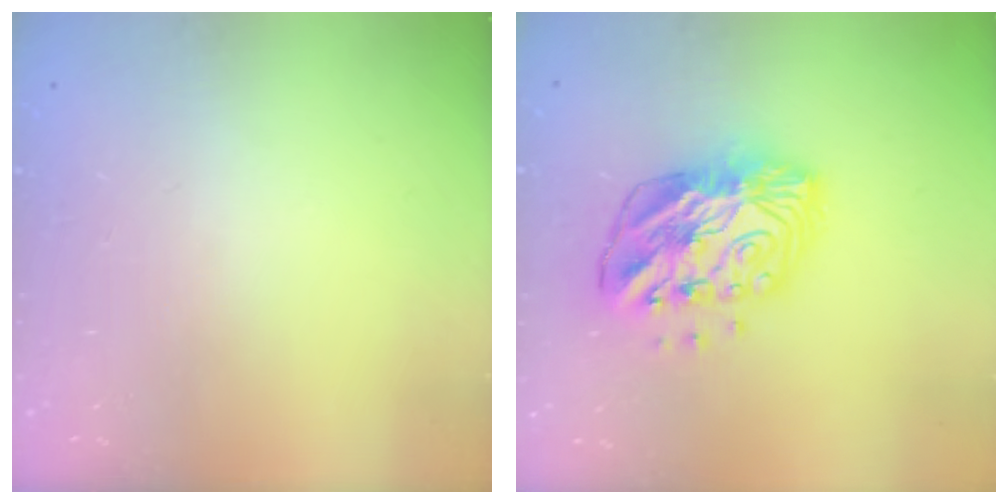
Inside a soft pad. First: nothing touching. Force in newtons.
{"total": 14.1, "press": 14.0, "slide": 1.1}